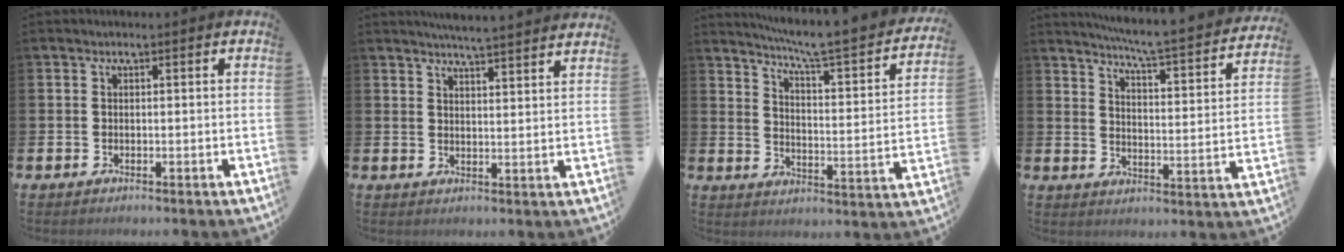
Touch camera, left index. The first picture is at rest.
{"total": 4.8, "force": [4.7, -0.8, 0.5], "torque": [-0.014, -0.031, 0.081]}
{"total": 6.2, "force": [5.3, -0.1, 3.2], "torque": [-0.067, -0.051, 0.077]}
{"total": 5.9, "force": [5.5, -0.3, 2.1], "torque": [-0.054, -0.053, 0.087]}